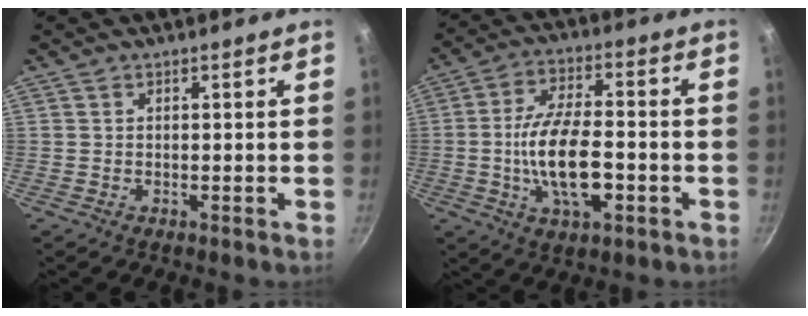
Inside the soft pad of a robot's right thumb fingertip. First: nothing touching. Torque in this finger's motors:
{"motor_torque": [2.34, 2.57, 2.11, -0.67, 0.73]}